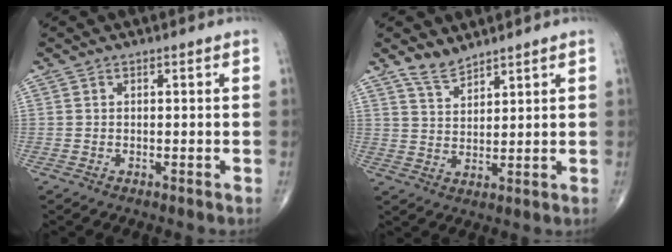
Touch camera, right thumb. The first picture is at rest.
{"total": 4.4, "force": [3.8, 1.6, 1.4], "torque": [-0.017, -0.029, 0.080]}